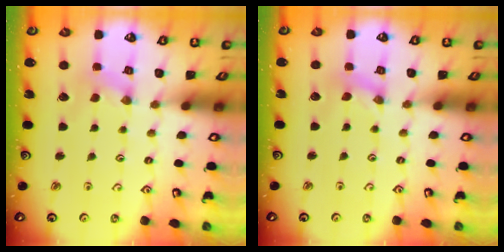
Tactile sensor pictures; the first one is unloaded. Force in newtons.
{"total": 0.0}